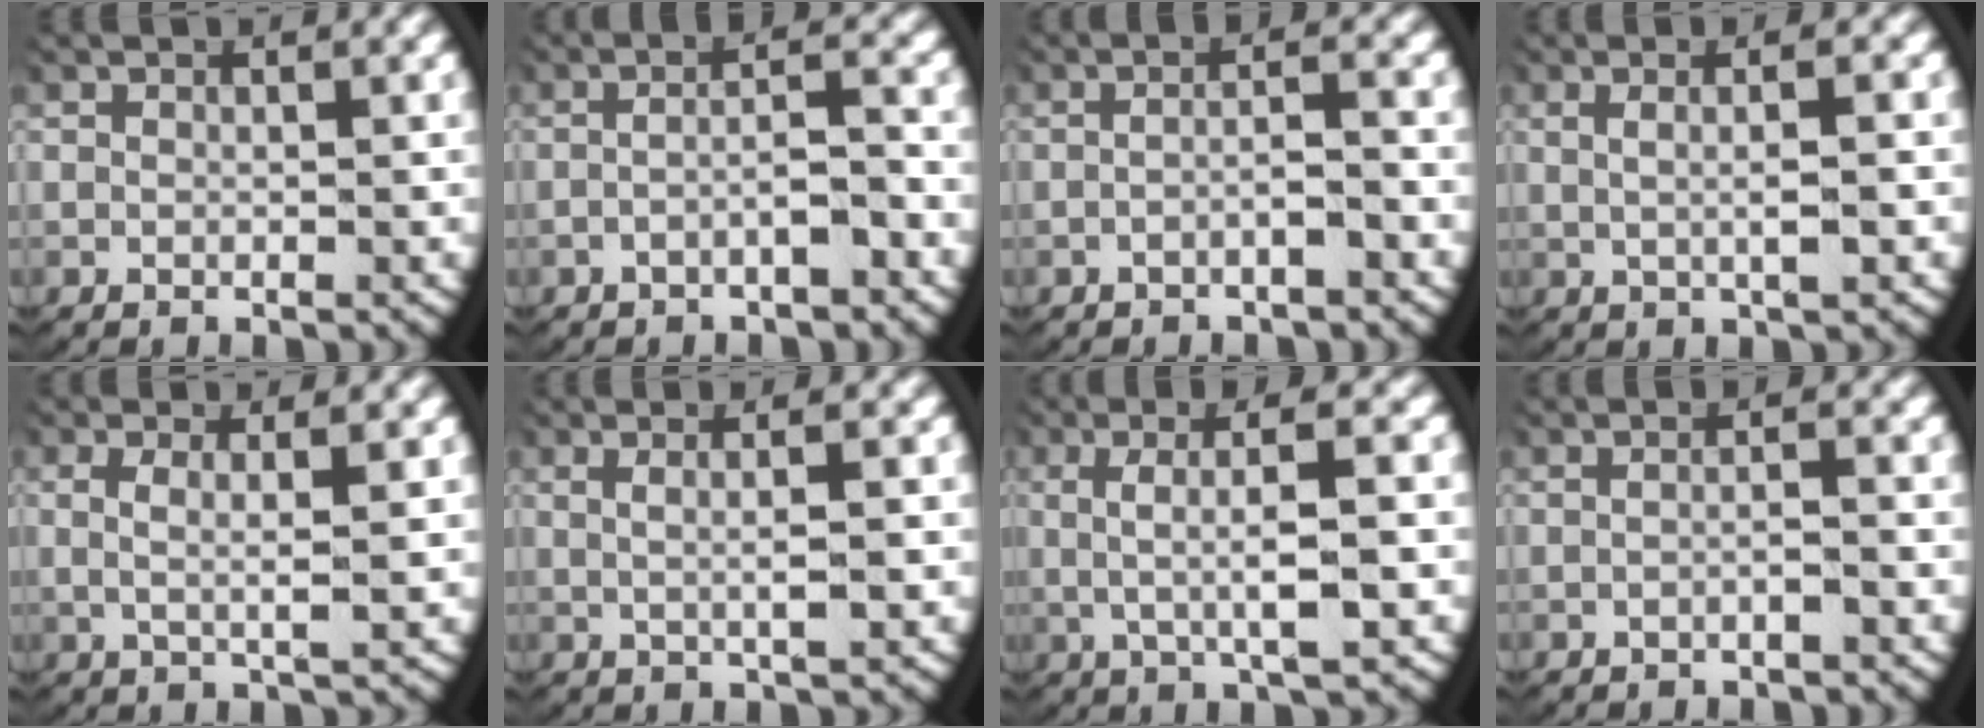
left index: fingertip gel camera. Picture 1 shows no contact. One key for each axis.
{"total": 2.9, "fx": -1.2, "fy": 0.4, "fz": 2.6, "tx": -0.040, "ty": 0.002, "tz": -0.021}
{"total": 2.1, "fx": -0.9, "fy": 0.2, "fz": 1.9, "tx": -0.029, "ty": 0.000, "tz": -0.017}
{"total": 2.9, "fx": 0.4, "fy": 0.6, "fz": 2.8, "tx": -0.044, "ty": 0.004, "tz": 0.013}
{"total": 2.8, "fx": 0.7, "fy": 0.8, "fz": 2.6, "tx": -0.056, "ty": -0.009, "tz": 0.020}
{"total": 2.9, "fx": 0.6, "fy": 0.6, "fz": 2.8, "tx": -0.045, "ty": 0.002, "tz": 0.015}
{"total": 5.9, "fx": 1.5, "fy": 1.3, "fz": 5.5, "tx": -0.091, "ty": 0.015, "tz": 0.024}
{"total": 1.4, "fx": -0.6, "fy": 0.0, "fz": 1.3, "tx": -0.023, "ty": -0.002, "tz": -0.011}